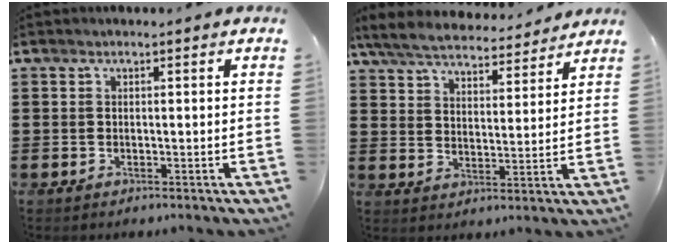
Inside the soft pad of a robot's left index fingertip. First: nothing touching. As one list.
[{"total": 5.9, "force": [5.6, 0.7, 1.6], "torque": [-0.057, -0.034, 0.095]}]